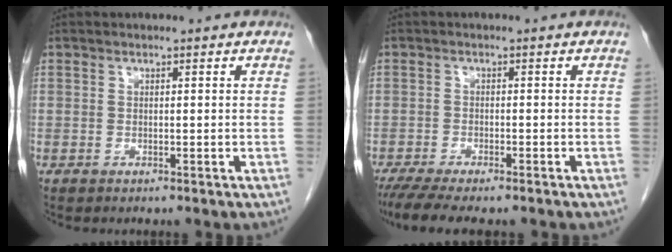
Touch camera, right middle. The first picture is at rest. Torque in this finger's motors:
{"motor_torque": [0.27, 0.02, 0.10, 0.05]}